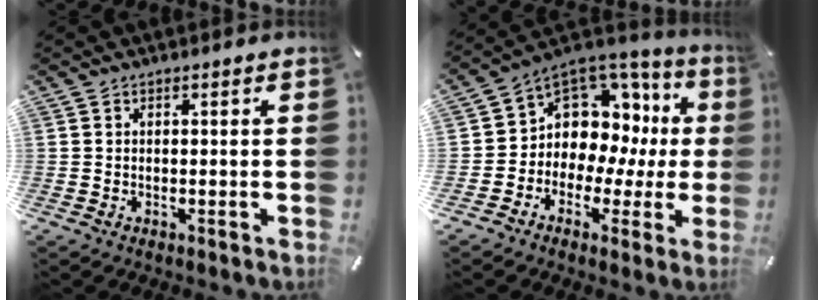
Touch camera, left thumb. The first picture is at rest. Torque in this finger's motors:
{"motor_torque": [1.05, 1.22, 0.52, 0.45, 0.08]}